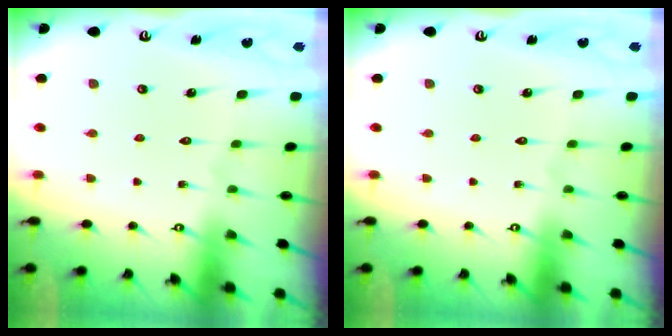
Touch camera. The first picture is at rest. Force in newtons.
{"total": 0.0}